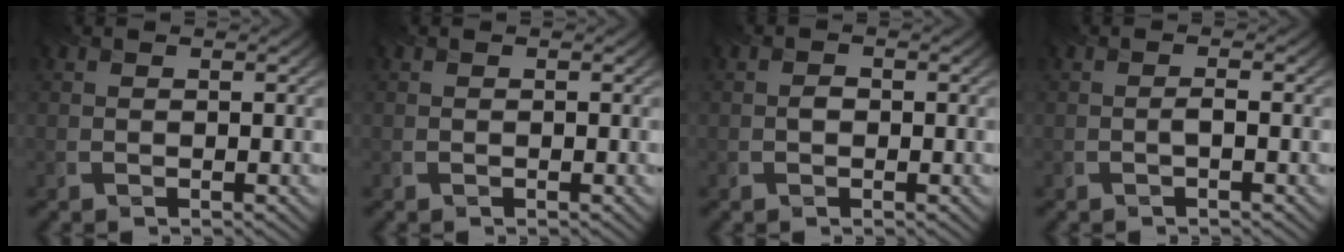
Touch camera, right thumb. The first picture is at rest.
{"total": 0.0}
{"total": 0.9, "force": [-0.2, 0.7, 0.6], "torque": [-0.011, -0.001, -0.005]}
{"total": 1.0, "force": [-0.3, 0.1, 0.9], "torque": [-0.016, 0.004, -0.006]}